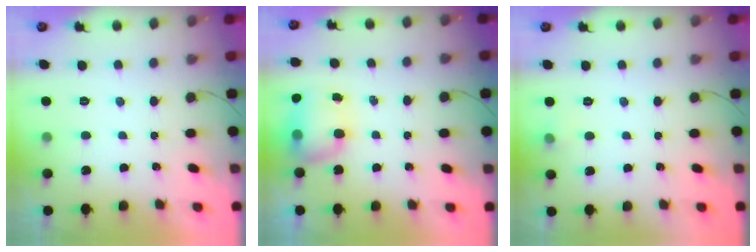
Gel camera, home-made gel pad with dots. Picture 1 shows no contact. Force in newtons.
{"total": 11.7, "press": 8.7, "slide": 7.8}
{"total": 7.8, "press": 3.4, "slide": 7.0}